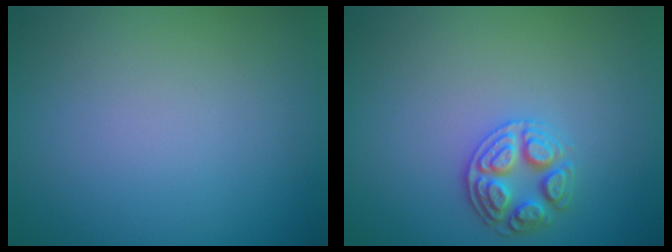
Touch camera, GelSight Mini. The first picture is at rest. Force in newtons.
{"total": 2.8, "press": 2.7, "slide": 0.6}